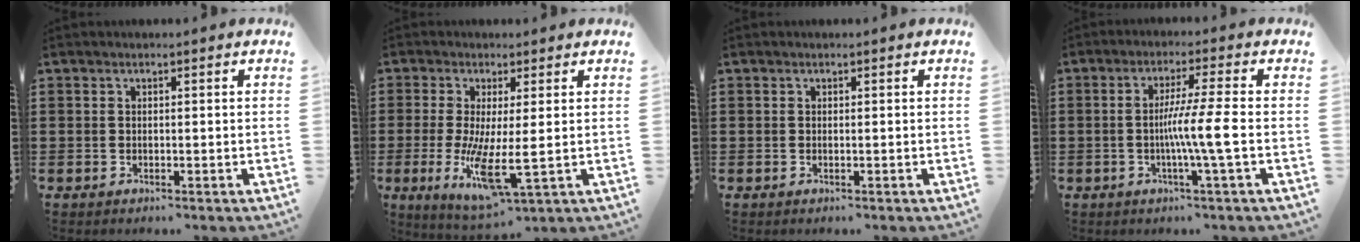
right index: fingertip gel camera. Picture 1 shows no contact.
{"total": 8.6, "force": [-0.9, 1.7, 8.4], "torque": [-0.159, -0.030, -0.015]}
{"total": 0.0}
{"total": 7.2, "force": [-1.3, -0.5, 7.1], "torque": [-0.123, -0.008, -0.026]}